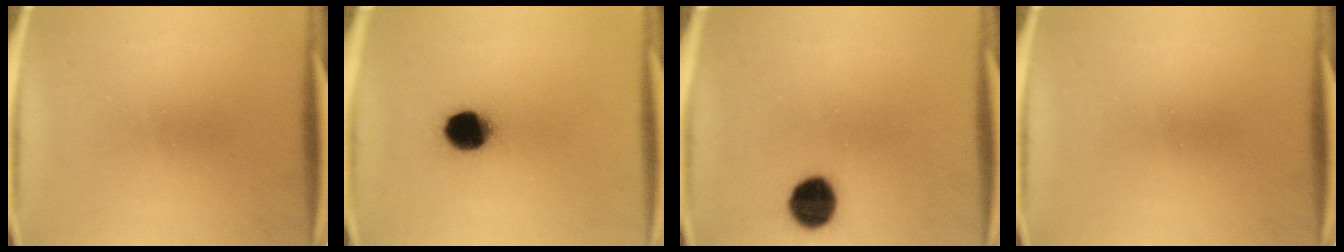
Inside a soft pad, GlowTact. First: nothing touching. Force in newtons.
{"total": 10.5}
{"total": 8.9}
{"total": 0.0}